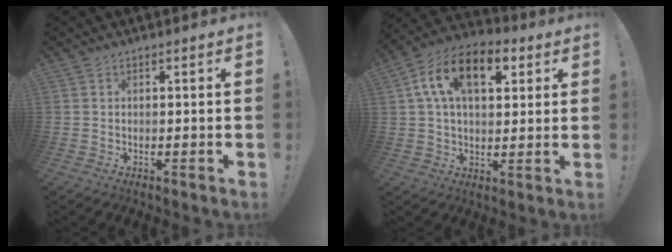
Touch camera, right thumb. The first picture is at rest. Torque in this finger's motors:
{"motor_torque": [0.52, 1.07, 0.54, -0.14, 0.47]}